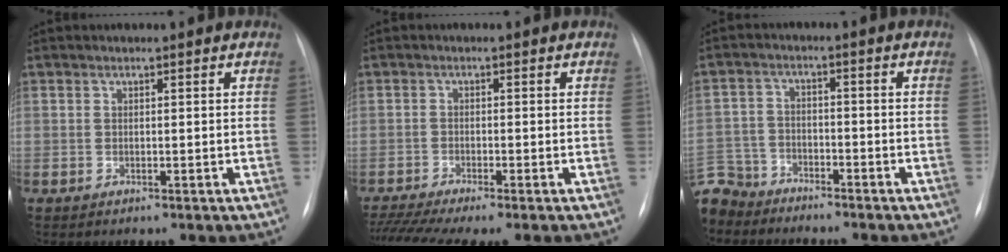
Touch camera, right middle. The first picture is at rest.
{"total": 8.6, "force": [-7.1, 0.1, 4.9], "torque": [-0.082, -0.010, -0.116]}
{"total": 10.1, "force": [-8.8, 4.8, 1.2], "torque": [-0.047, 0.005, -0.163]}